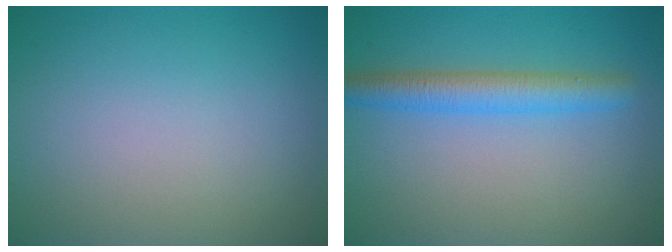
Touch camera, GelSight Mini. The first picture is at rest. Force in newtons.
{"total": 3.7, "press": 3.7, "slide": 0.2}